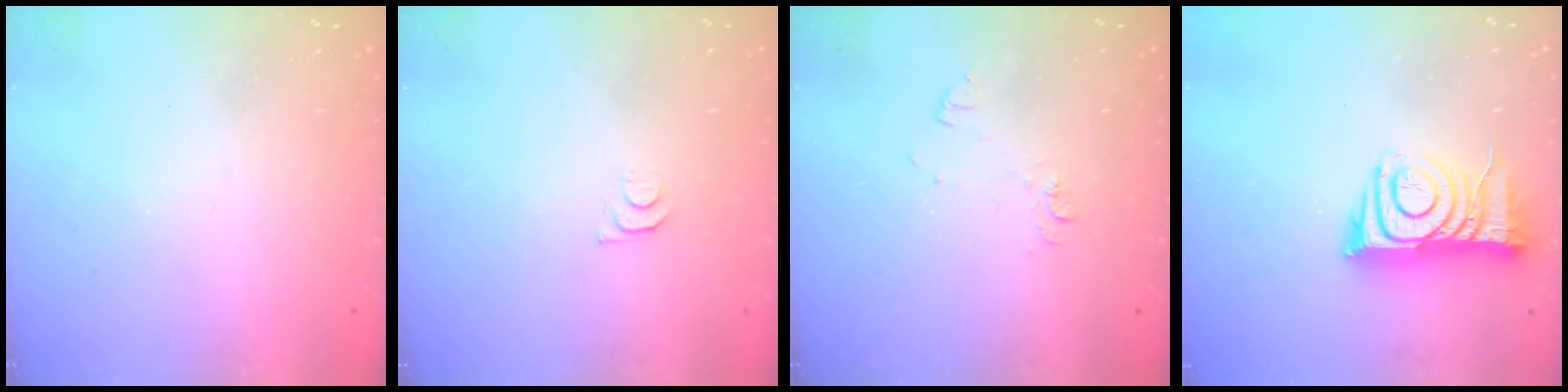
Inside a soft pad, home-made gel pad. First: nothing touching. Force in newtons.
{"total": 3.2, "press": 3.2, "slide": 0.4}
{"total": 6.2, "press": 6.2, "slide": 0.5}
{"total": 11.4, "press": 11.3, "slide": 1.0}